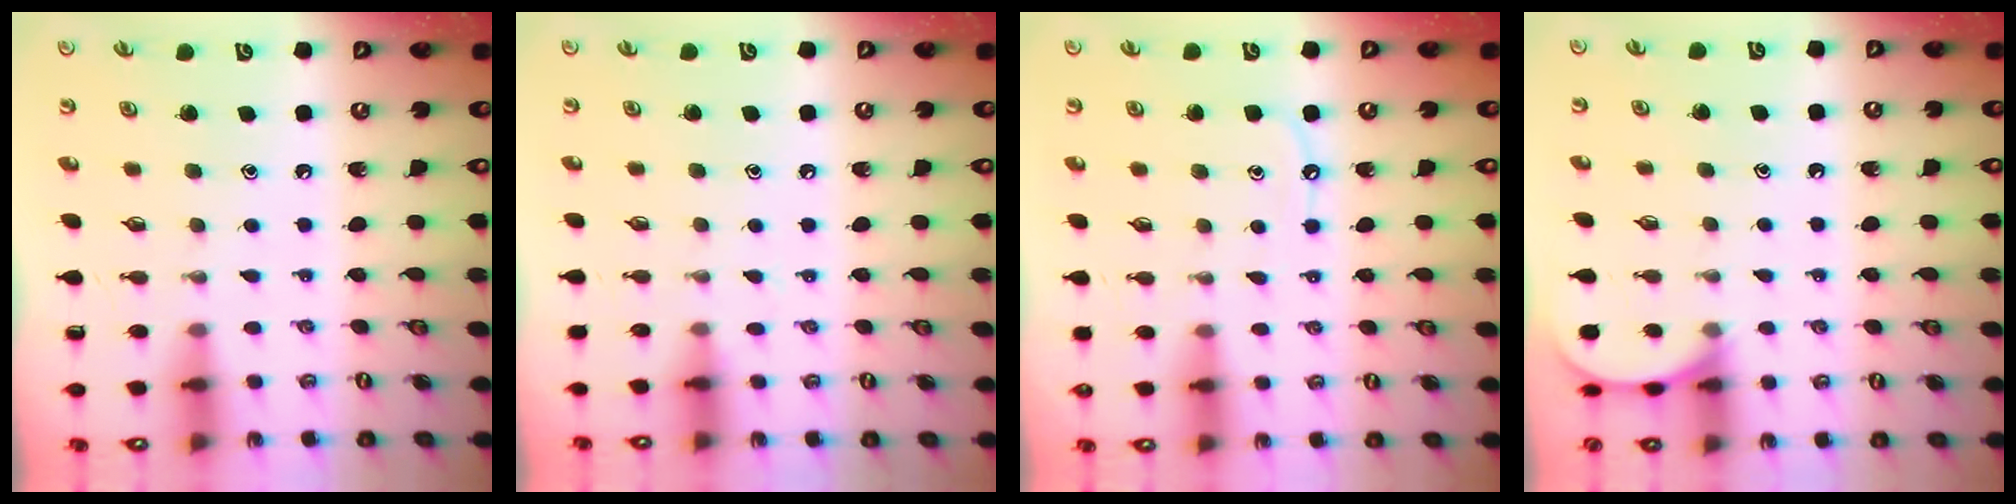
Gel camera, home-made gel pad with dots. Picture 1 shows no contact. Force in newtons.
{"total": 4.9, "press": 4.9, "slide": 0.7}
{"total": 6.8, "press": 6.7, "slide": 0.9}
{"total": 4.7, "press": 4.7, "slide": 0.5}